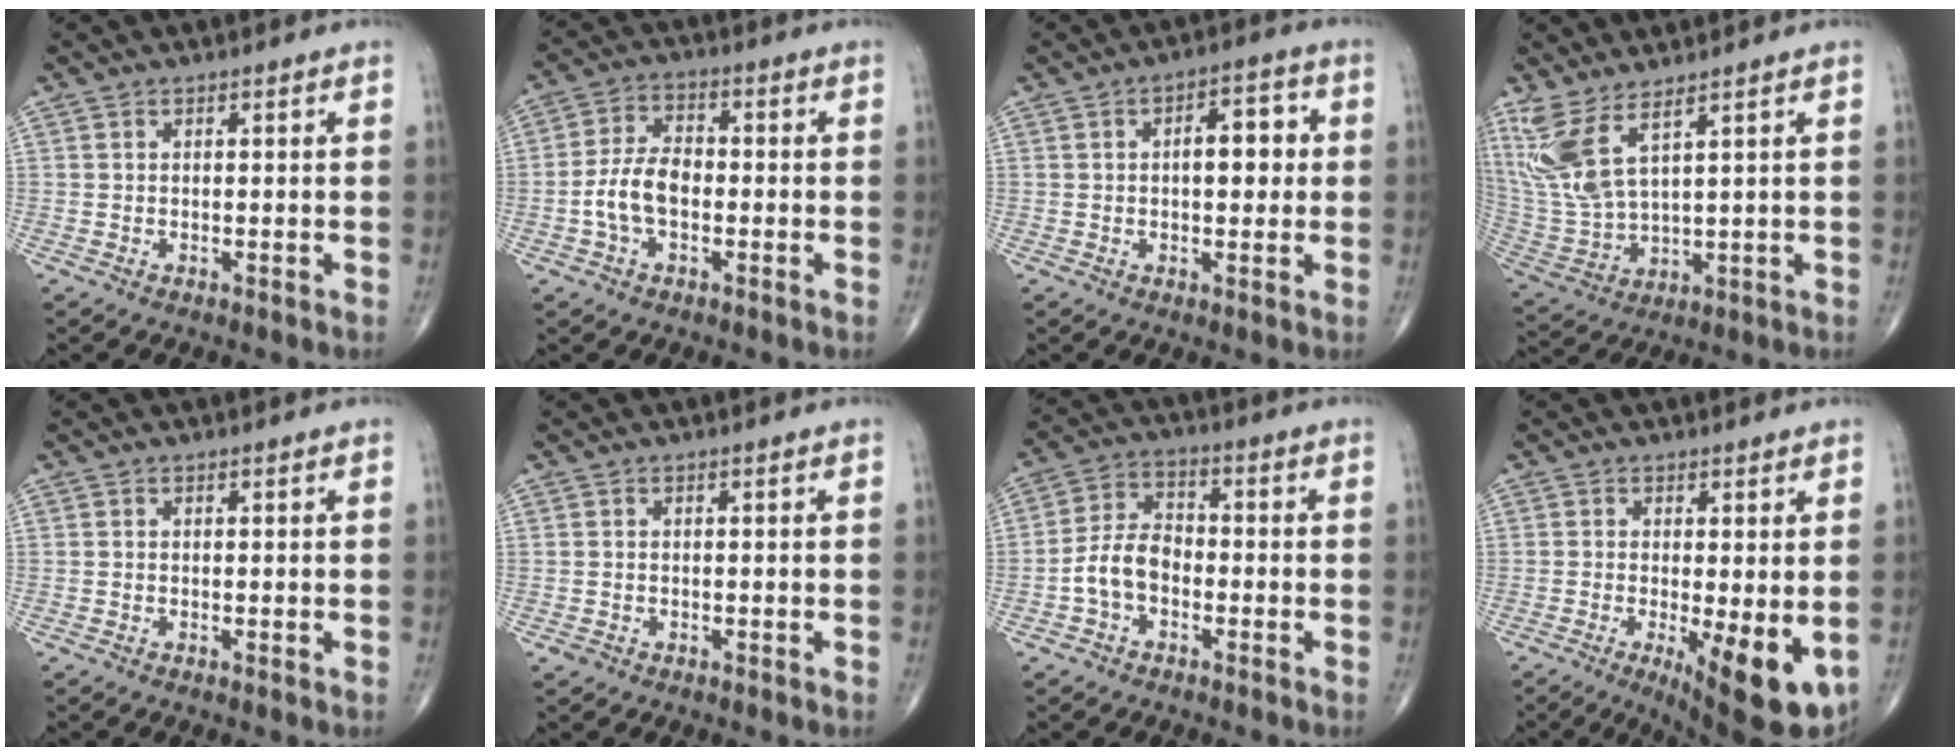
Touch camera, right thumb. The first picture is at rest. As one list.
[{"total": 7.8, "force": [-1.7, 4.6, 6.1], "torque": [-0.120, 0.023, -0.039]}, {"total": 7.6, "force": [0.8, 3.8, 6.5], "torque": [-0.071, 0.013, 0.006]}, {"total": 10.5, "force": [6.1, 3.3, 7.9], "torque": [-0.191, -0.030, 0.145]}, {"total": 0.0}, {"total": 0.8, "force": [-0.4, 0.7, 0.2], "torque": [-0.003, 0.001, -0.007]}, {"total": 7.7, "force": [-2.3, 5.1, 5.2], "torque": [-0.092, 0.032, -0.055]}, {"total": 11.6, "force": [-3.1, 3.6, 10.5], "torque": [-0.144, -0.023, -0.035]}]